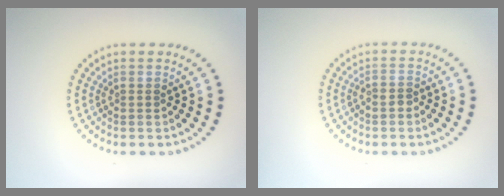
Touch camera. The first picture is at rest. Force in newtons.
{"total": 1.0, "press": 0.7, "slide": 0.7}